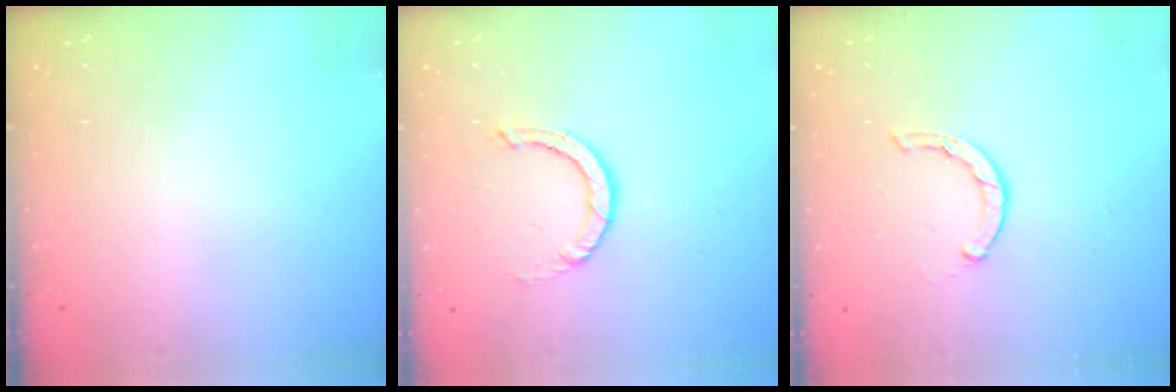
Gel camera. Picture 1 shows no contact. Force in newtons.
{"total": 3.9, "press": 3.8, "slide": 0.4}
{"total": 1.6, "press": 1.5, "slide": 0.4}